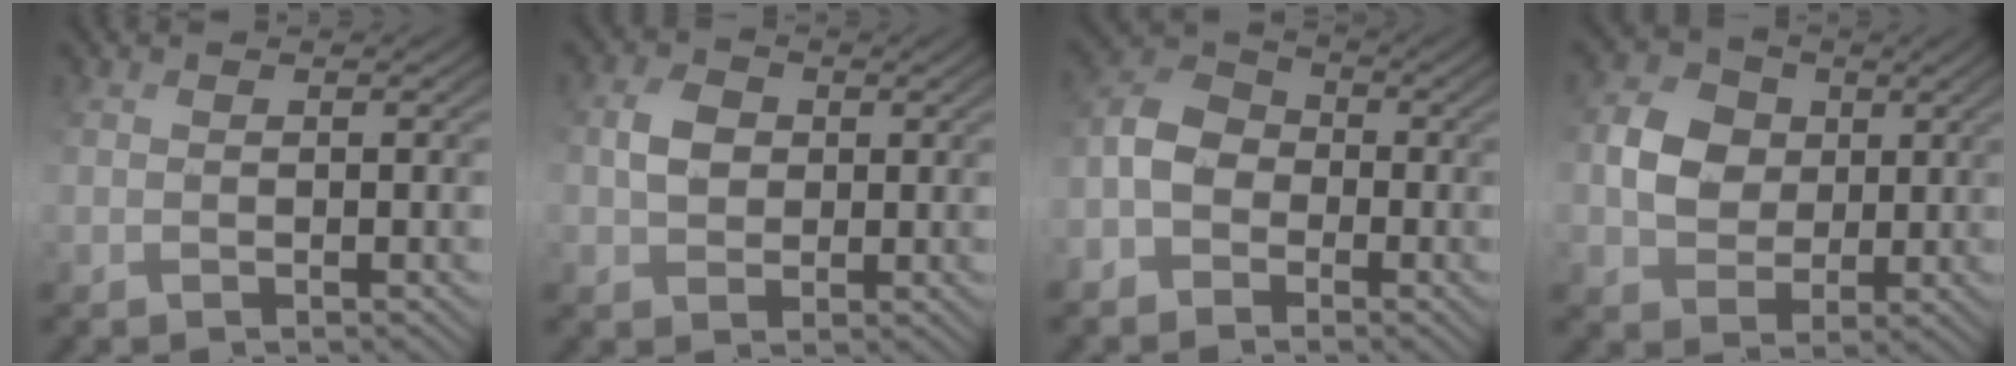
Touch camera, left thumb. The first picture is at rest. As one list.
[{"total": 2.9, "force": [0.9, 2.5, 1.0], "torque": [-0.024, 0.013, 0.012]}, {"total": 5.3, "force": [-2.3, 4.0, 2.5], "torque": [-0.071, 0.008, -0.062]}, {"total": 5.5, "force": [1.3, 4.9, 2.3], "torque": [-0.050, 0.017, 0.018]}]